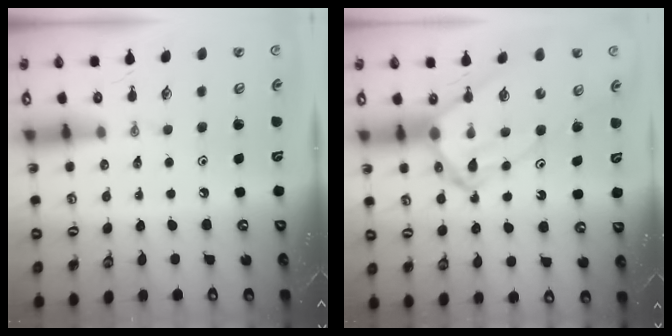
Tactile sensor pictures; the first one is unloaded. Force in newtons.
{"total": 13.0, "press": 13.0, "slide": 1.3}